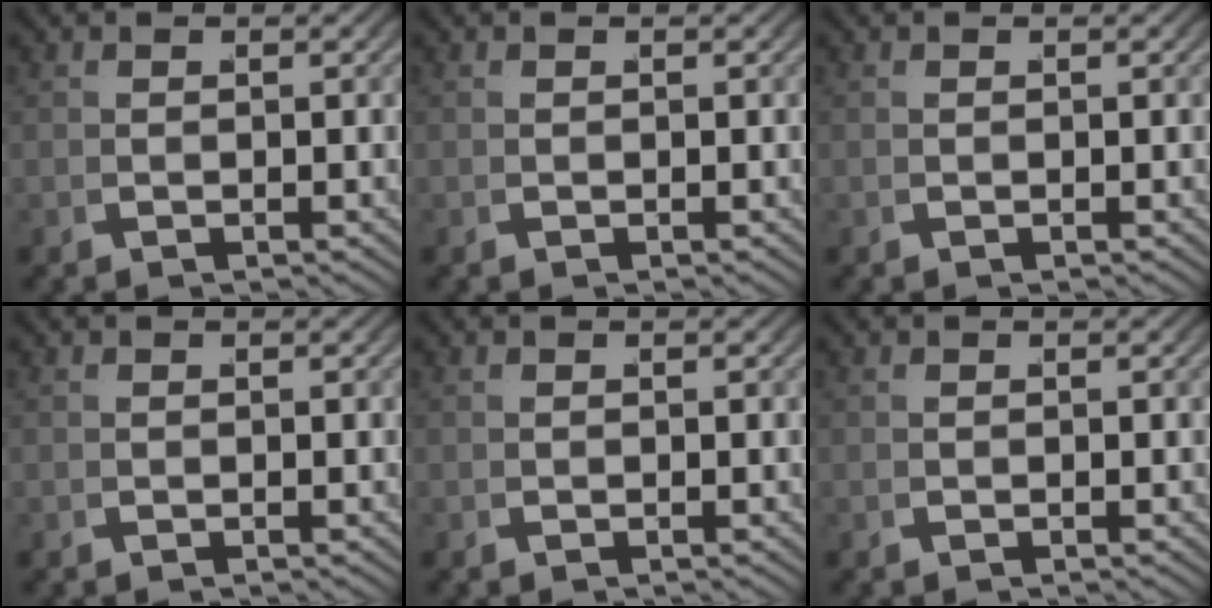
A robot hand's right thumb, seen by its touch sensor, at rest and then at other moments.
{"total": 0.0}
{"total": 0.0}
{"total": 0.0}
{"total": 0.0}
{"total": 0.0}